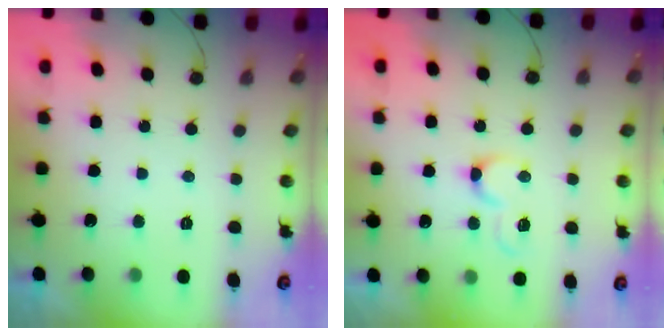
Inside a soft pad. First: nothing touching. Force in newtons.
{"total": 4.9, "press": 4.9, "slide": 0.8}